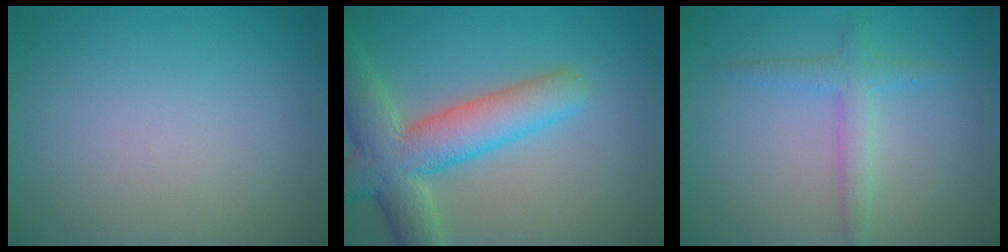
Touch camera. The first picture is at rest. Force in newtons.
{"total": 7.6, "press": 7.5, "slide": 0.7}
{"total": 2.3, "press": 2.3, "slide": 0.1}